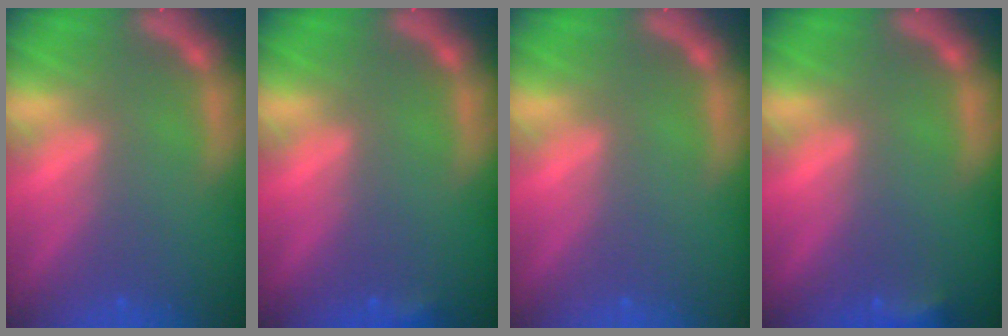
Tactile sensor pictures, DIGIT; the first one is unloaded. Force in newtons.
{"total": 0.9}
{"total": 0.0}
{"total": 1.9}